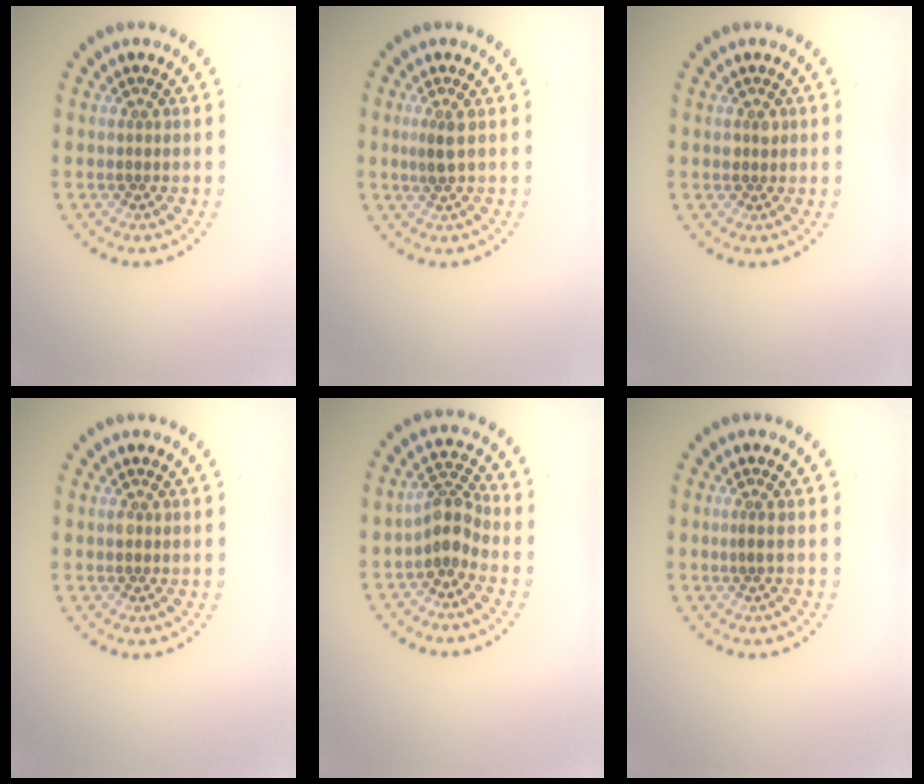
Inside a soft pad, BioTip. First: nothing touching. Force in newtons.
{"total": 1.3, "press": 1.0, "slide": 0.7}
{"total": 1.0, "press": 0.9, "slide": 0.3}
{"total": 0.6, "press": 0.6, "slide": 0.1}
{"total": 2.7, "press": 2.0, "slide": 1.8}
{"total": 0.6, "press": 0.4, "slide": 0.5}